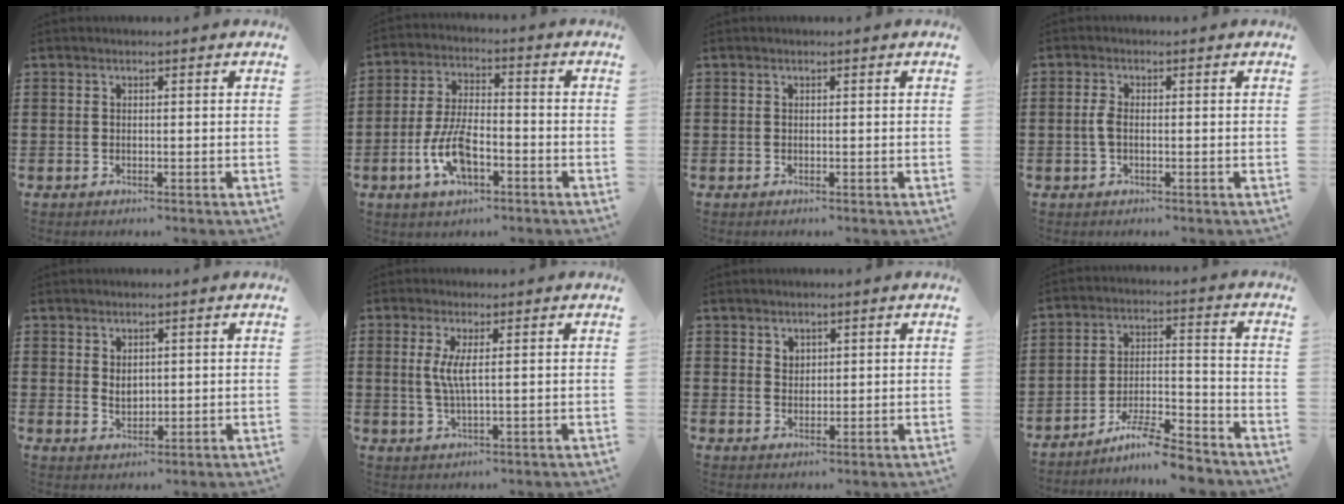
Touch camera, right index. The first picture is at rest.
{"total": 8.6, "force": [-3.4, 3.9, 6.9], "torque": [-0.154, -0.002, -0.065]}
{"total": 0.0}
{"total": 2.4, "force": [-0.3, 1.0, 2.1], "torque": [-0.056, -0.004, -0.011]}
{"total": 2.1, "force": [0.9, 1.4, 1.2], "torque": [-0.017, 0.003, 0.016]}
{"total": 3.8, "force": [0.6, 0.3, 3.8], "torque": [-0.081, -0.007, 0.006]}
{"total": 1.9, "force": [1.4, 1.2, 0.2], "torque": [0.001, 0.002, 0.025]}
{"total": 7.8, "force": [-6.9, 0.5, 3.6], "torque": [-0.067, 0.006, -0.131]}